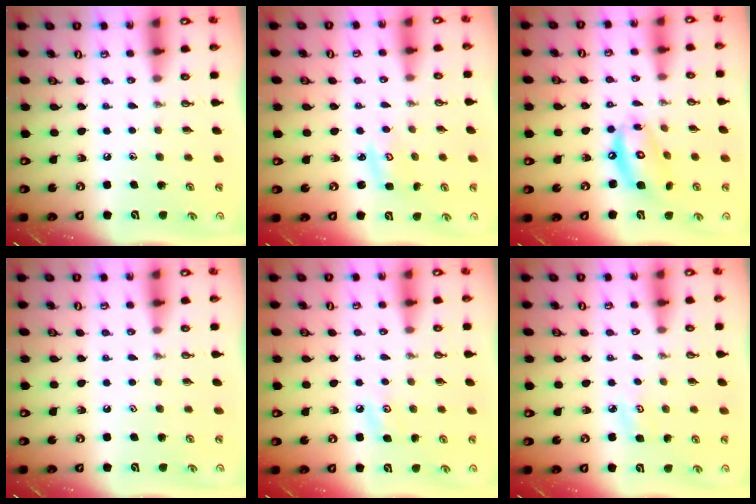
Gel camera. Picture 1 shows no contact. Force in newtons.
{"total": 2.6, "press": 2.5, "slide": 0.3}
{"total": 12.6, "press": 12.5, "slide": 1.1}
{"total": 0.9, "press": 0.6, "slide": 0.7}
{"total": 4.7, "press": 4.6, "slide": 0.7}
{"total": 3.9, "press": 3.9, "slide": 0.4}